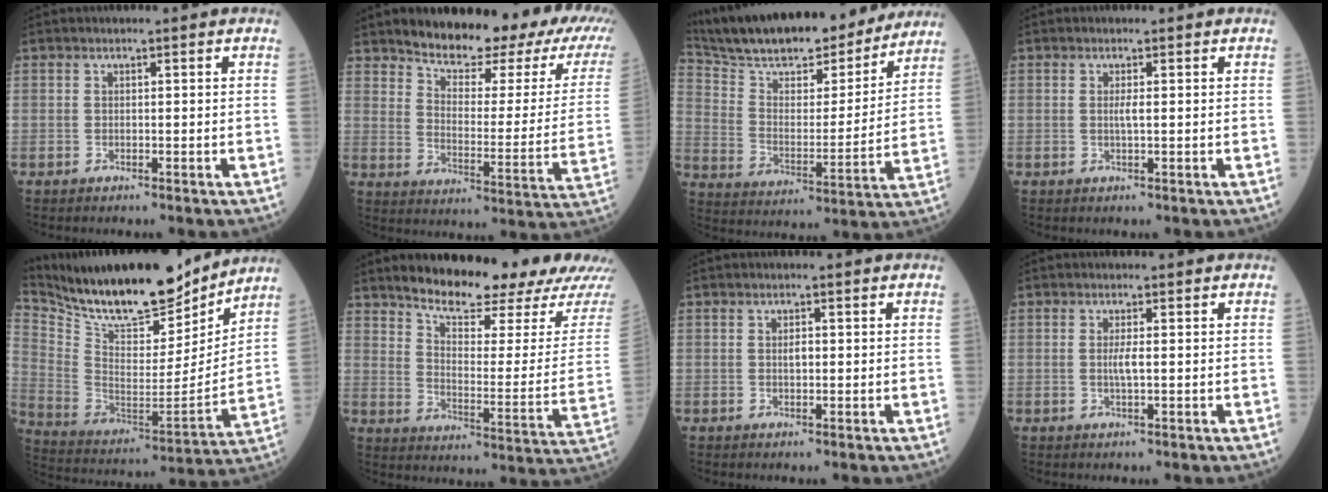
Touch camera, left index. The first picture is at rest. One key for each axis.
{"total": 18.6, "fx": 14.1, "fy": 5.0, "fz": 11.0, "tx": -0.139, "ty": -0.022, "tz": 0.175}
{"total": 23.4, "fx": 20.8, "fy": 5.2, "fz": 9.4, "tx": -0.163, "ty": 0.000, "tz": 0.313}
{"total": 1.0, "fx": -0.2, "fy": 0.0, "fz": 0.9, "tx": -0.023, "ty": -0.004, "tz": -0.006}
{"total": 22.9, "fx": 20.0, "fy": 5.3, "fz": 9.7, "tx": -0.193, "ty": -0.017, "tz": 0.329}
{"total": 17.9, "fx": 15.7, "fy": 2.3, "fz": 8.2, "tx": -0.116, "ty": -0.049, "tz": 0.209}
{"total": 1.1, "fx": -0.2, "fy": 0.5, "fz": 1.0, "tx": -0.018, "ty": -0.003, "tz": -0.004}
{"total": 1.6, "fx": -0.3, "fy": 0.1, "fz": 1.6, "tx": -0.036, "ty": -0.005, "tz": -0.006}